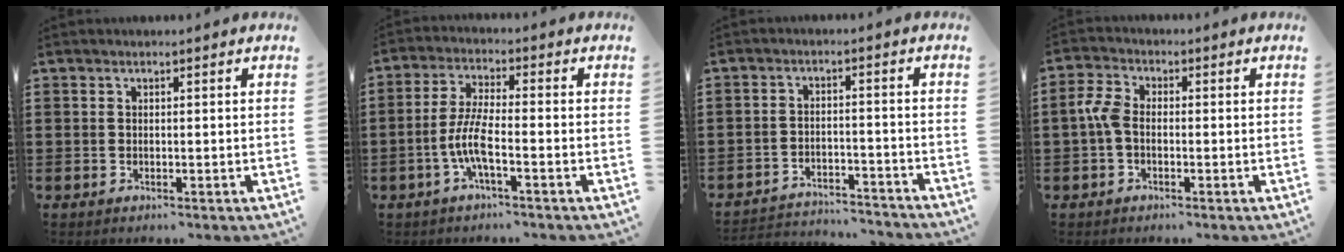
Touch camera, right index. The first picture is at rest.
{"total": 6.1, "force": [-2.4, 1.2, 5.5], "torque": [-0.136, -0.014, -0.055]}
{"total": 3.3, "force": [-3.3, 0.2, 0.5], "torque": [-0.013, 0.003, -0.069]}
{"total": 3.9, "force": [-0.8, 2.2, 3.1], "torque": [-0.087, -0.004, -0.023]}